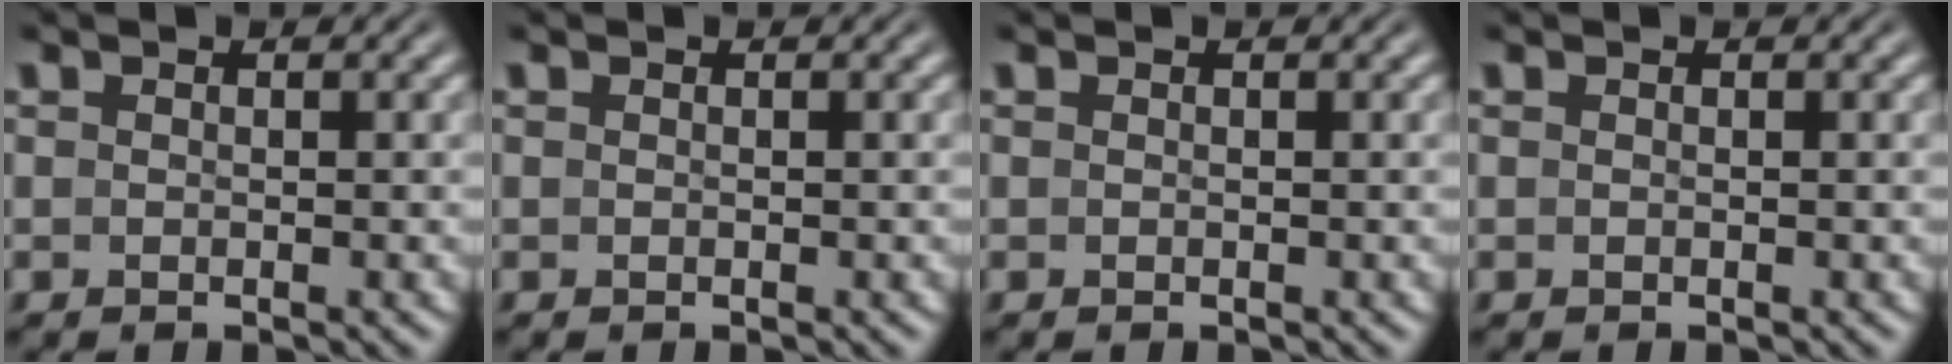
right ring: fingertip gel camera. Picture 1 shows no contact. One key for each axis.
{"total": 0.0}
{"total": 0.0}
{"total": 0.0}